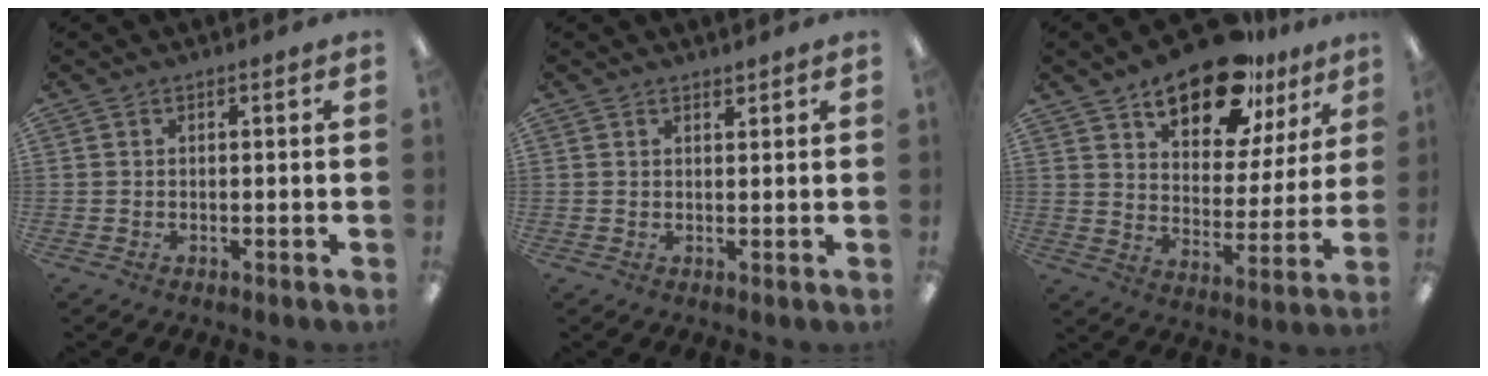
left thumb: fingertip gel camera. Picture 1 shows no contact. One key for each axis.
{"total": 1.3, "fx": 1.2, "fy": 0.4, "fz": 0.4, "tx": -0.009, "ty": -0.001, "tz": 0.023}
{"total": 17.9, "fx": 13.0, "fy": 8.0, "fz": 9.5, "tx": -0.145, "ty": -0.072, "tz": 0.223}